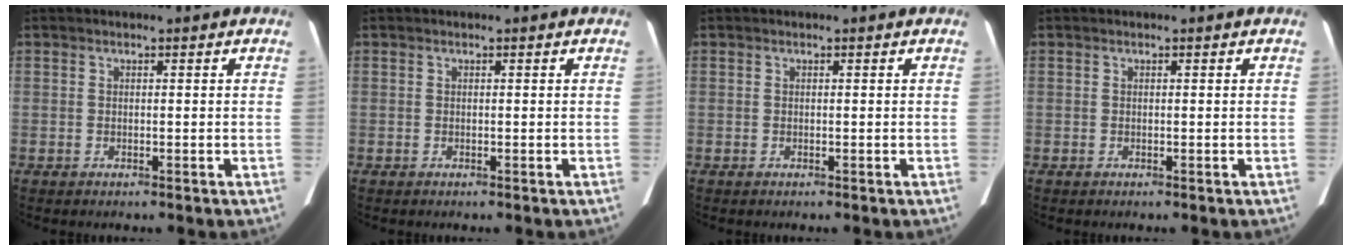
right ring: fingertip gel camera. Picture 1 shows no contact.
{"total": 0.0}
{"total": 0.0}
{"total": 0.0}